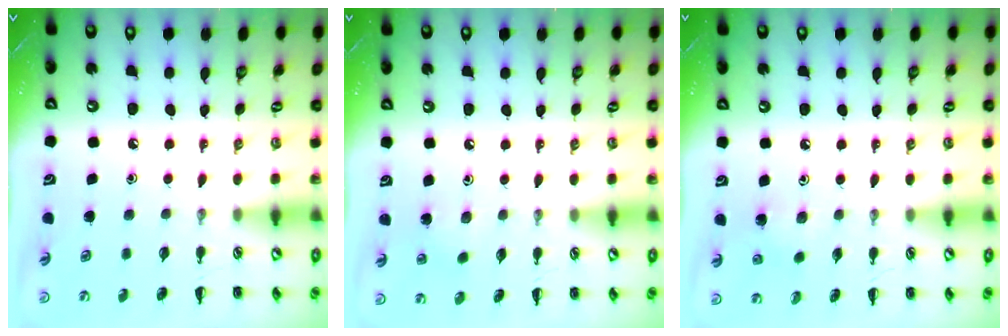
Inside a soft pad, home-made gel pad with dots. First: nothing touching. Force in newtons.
{"total": 2.4, "press": 2.4, "slide": 0.4}
{"total": 3.6, "press": 3.4, "slide": 1.1}